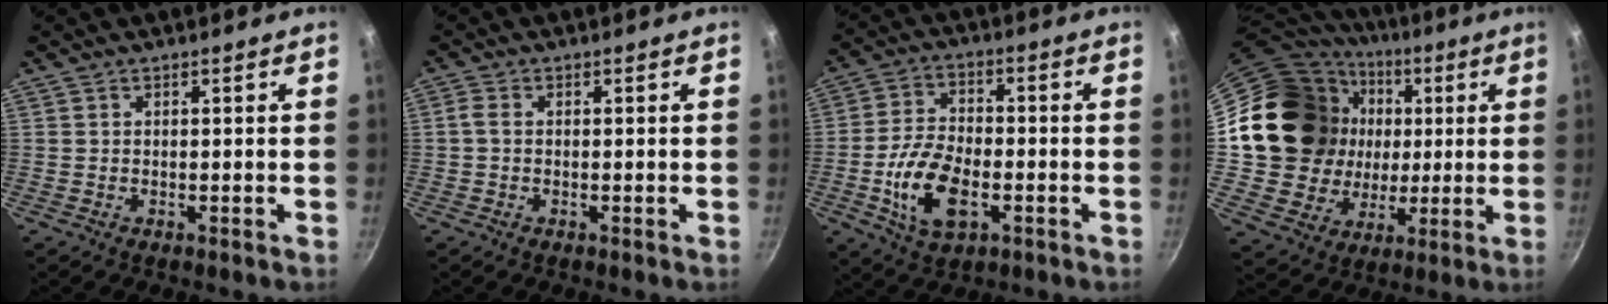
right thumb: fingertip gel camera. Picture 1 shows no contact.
{"total": 1.9, "force": [-0.1, 1.3, 1.3], "torque": [-0.033, 0.005, -0.006]}
{"total": 12.4, "force": [-3.6, 6.8, 9.7], "torque": [-0.181, 0.017, -0.068]}
{"total": 23.5, "force": [3.4, 20.3, 11.3], "torque": [-0.192, 0.021, 0.074]}